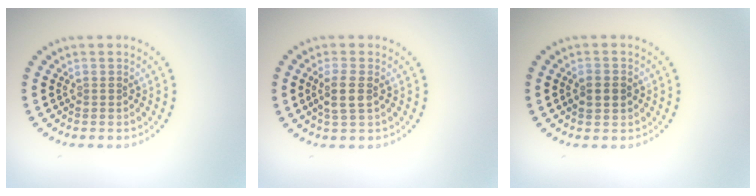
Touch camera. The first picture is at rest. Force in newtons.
{"total": 2.3, "press": 2.1, "slide": 1.1}
{"total": 2.4, "press": 2.3, "slide": 0.1}